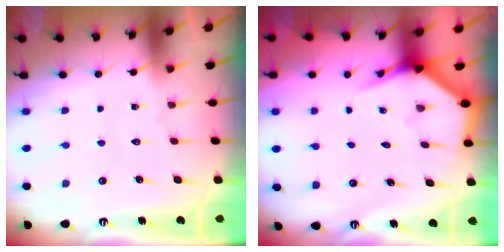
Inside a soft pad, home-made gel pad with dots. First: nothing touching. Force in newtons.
{"total": 3.9, "press": 3.9, "slide": 0.2}